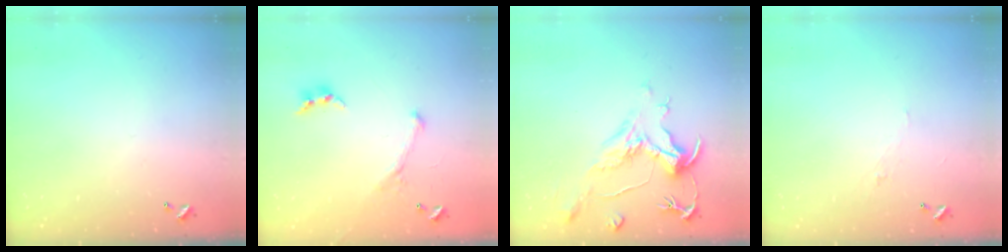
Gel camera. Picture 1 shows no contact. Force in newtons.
{"total": 2.8, "press": 2.6, "slide": 1.0}
{"total": 1.9, "press": 1.4, "slide": 1.2}
{"total": 2.0, "press": 1.9, "slide": 0.5}